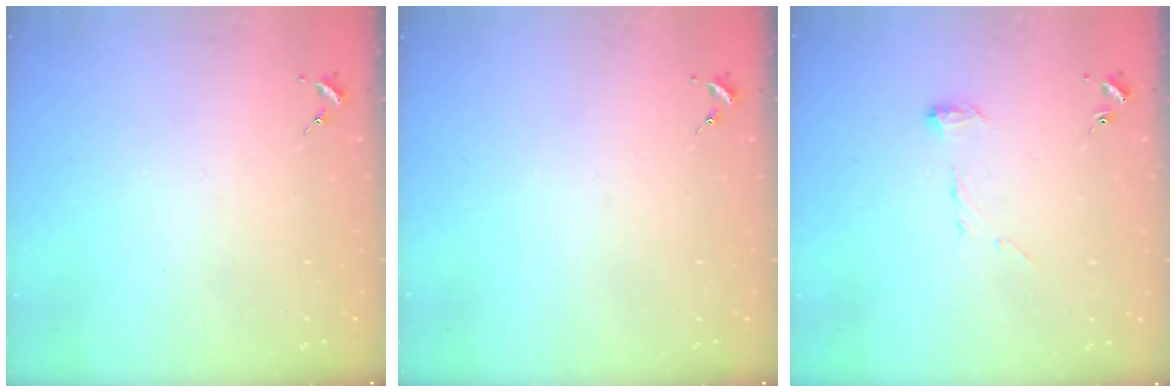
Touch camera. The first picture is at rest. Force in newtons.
{"total": 0.0}
{"total": 7.1, "press": 7.1, "slide": 0.2}